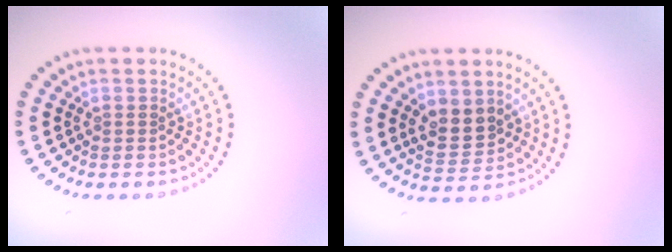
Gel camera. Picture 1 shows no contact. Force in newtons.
{"total": 2.8, "press": 2.7, "slide": 0.9}